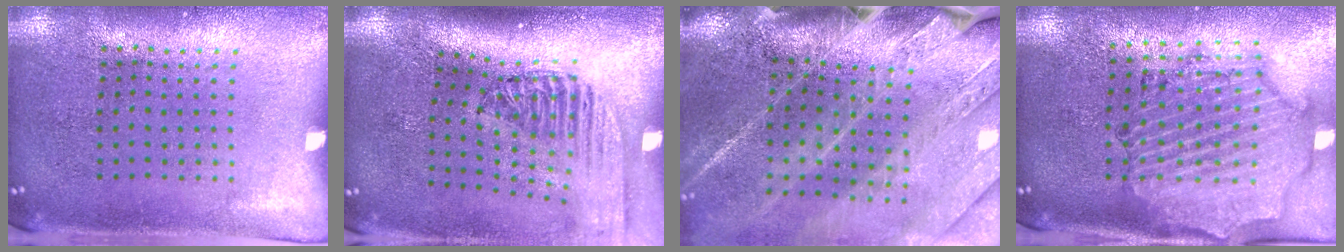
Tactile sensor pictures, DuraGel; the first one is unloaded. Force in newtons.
{"total": 2.4, "press": 1.8, "slide": 1.6}
{"total": 3.9, "press": 3.3, "slide": 2.2}
{"total": 1.7, "press": 1.7, "slide": 0.3}